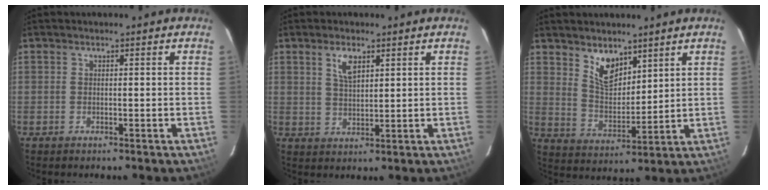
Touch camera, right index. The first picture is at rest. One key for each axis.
{"total": 4.3, "fx": 2.3, "fy": 1.8, "fz": 3.2, "tx": -0.058, "ty": 0.003, "tz": 0.046}
{"total": 7.7, "fx": 5.2, "fy": 3.8, "fz": 4.1, "tx": -0.064, "ty": 0.001, "tz": 0.105}